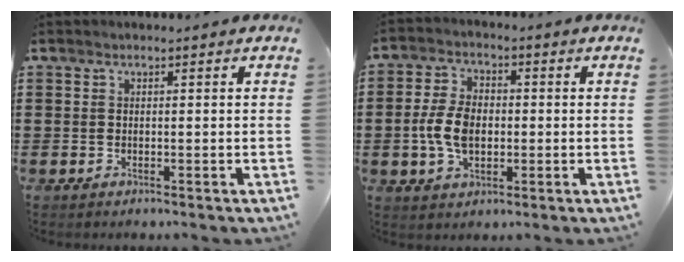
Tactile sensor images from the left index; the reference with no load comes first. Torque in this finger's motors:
{"motor_torque": [1.57, 0.57, 0.73, 0.11]}